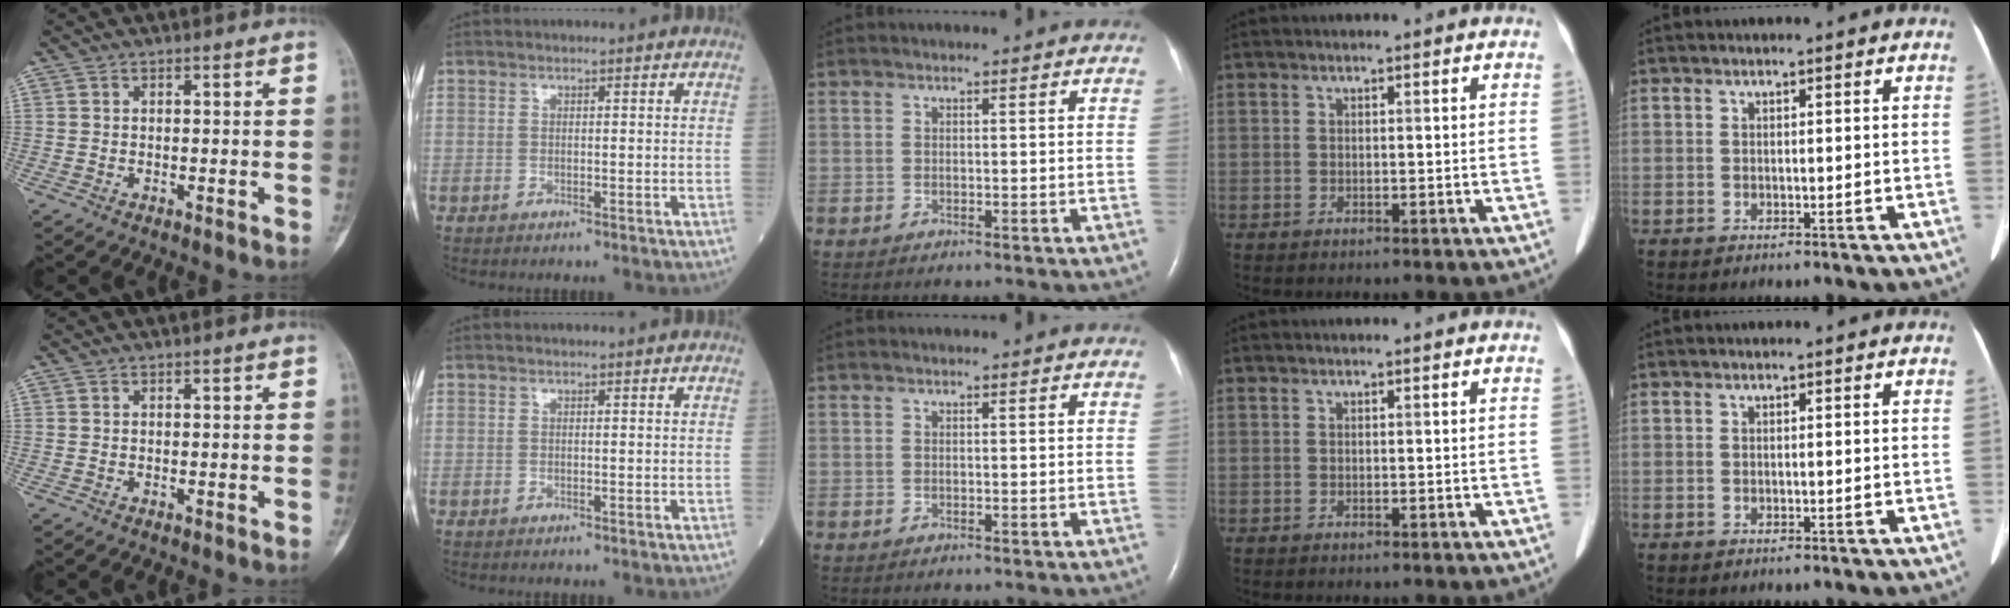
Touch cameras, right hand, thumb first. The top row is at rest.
{}